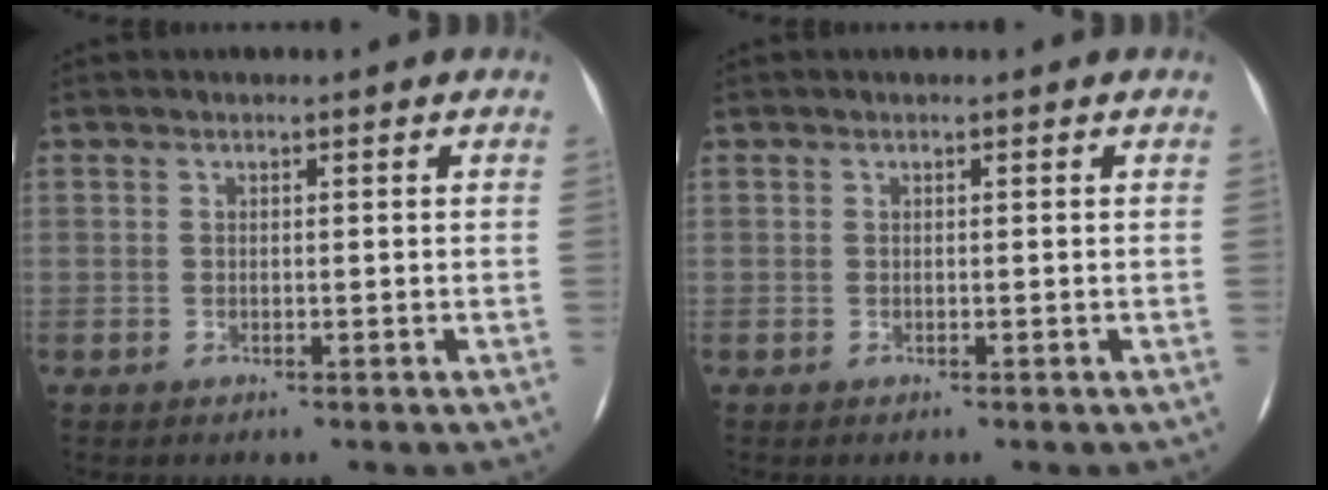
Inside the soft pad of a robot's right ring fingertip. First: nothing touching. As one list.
[{"total": 0.0}]